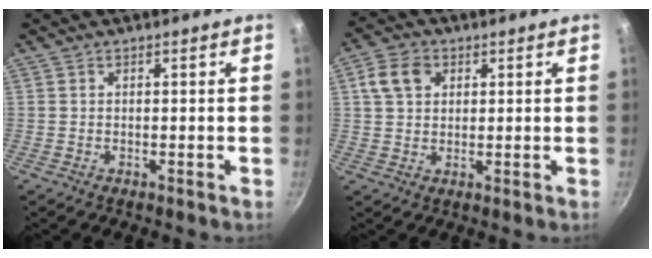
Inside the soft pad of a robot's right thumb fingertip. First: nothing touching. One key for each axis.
{"total": 6.3, "fx": 2.1, "fy": 4.8, "fz": 3.6, "tx": -0.051, "ty": 0.005, "tz": 0.032}